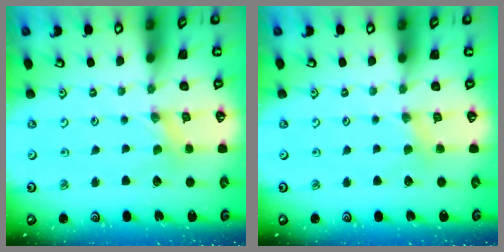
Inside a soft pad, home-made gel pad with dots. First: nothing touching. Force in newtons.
{"total": 2.6, "press": 2.6, "slide": 0.4}